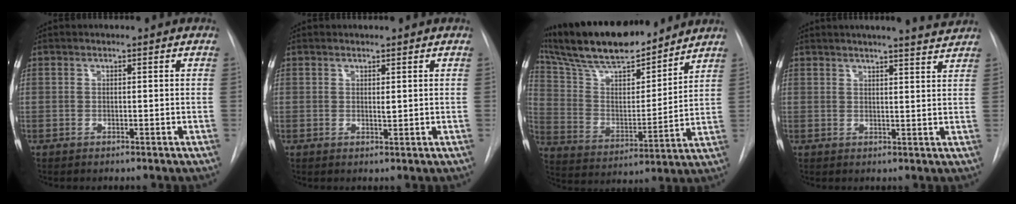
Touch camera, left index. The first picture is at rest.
{"total": 0.6, "force": [0.1, 0.2, 0.6], "torque": [-0.010, -0.009, 0.002]}
{"total": 20.8, "force": [18.0, 4.1, 9.6], "torque": [-0.176, 0.012, 0.306]}
{"total": 7.4, "force": [6.9, -0.4, 2.7], "torque": [-0.042, -0.010, 0.073]}